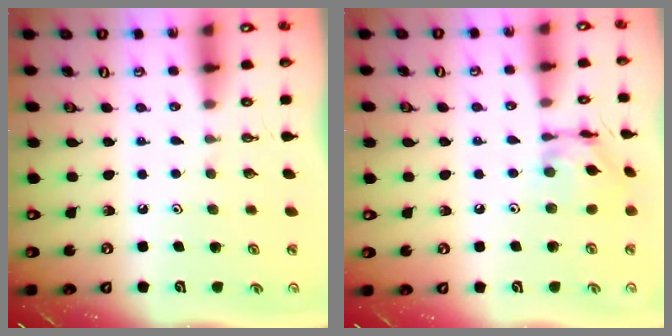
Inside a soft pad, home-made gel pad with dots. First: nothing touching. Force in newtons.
{"total": 10.3, "press": 10.3, "slide": 0.8}